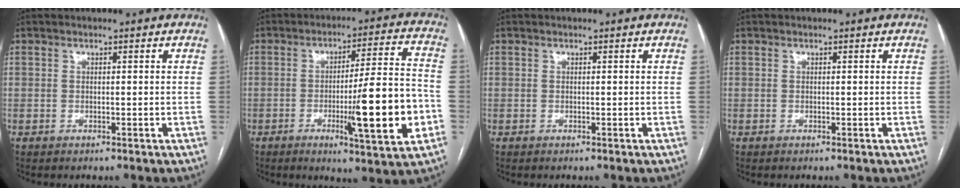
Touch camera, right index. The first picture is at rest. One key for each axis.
{"total": 15.4, "fx": -4.3, "fy": 0.8, "fz": 14.8, "tx": -0.220, "ty": -0.009, "tz": -0.061}
{"total": 0.0}
{"total": 0.0}